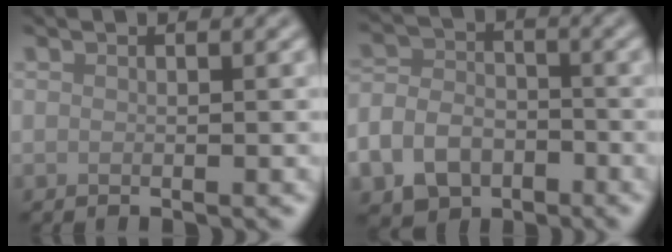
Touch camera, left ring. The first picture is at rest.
{"total": 7.7, "force": [-4.2, 5.6, 3.3], "torque": [-0.053, -0.023, -0.075]}